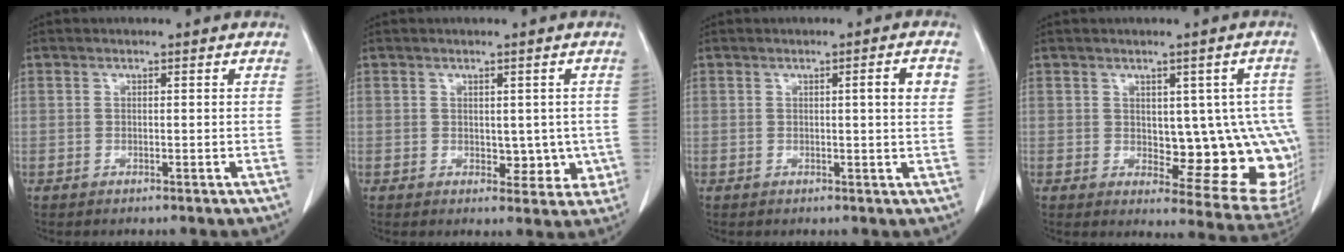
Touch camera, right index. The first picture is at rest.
{"total": 4.3, "force": [0.0, 3.0, 3.2], "torque": [-0.023, 0.000, 0.008]}
{"total": 3.2, "force": [0.8, -0.1, 3.1], "torque": [-0.042, 0.001, 0.010]}
{"total": 13.2, "force": [-0.3, 5.8, 11.9], "torque": [-0.103, 0.007, 0.011]}